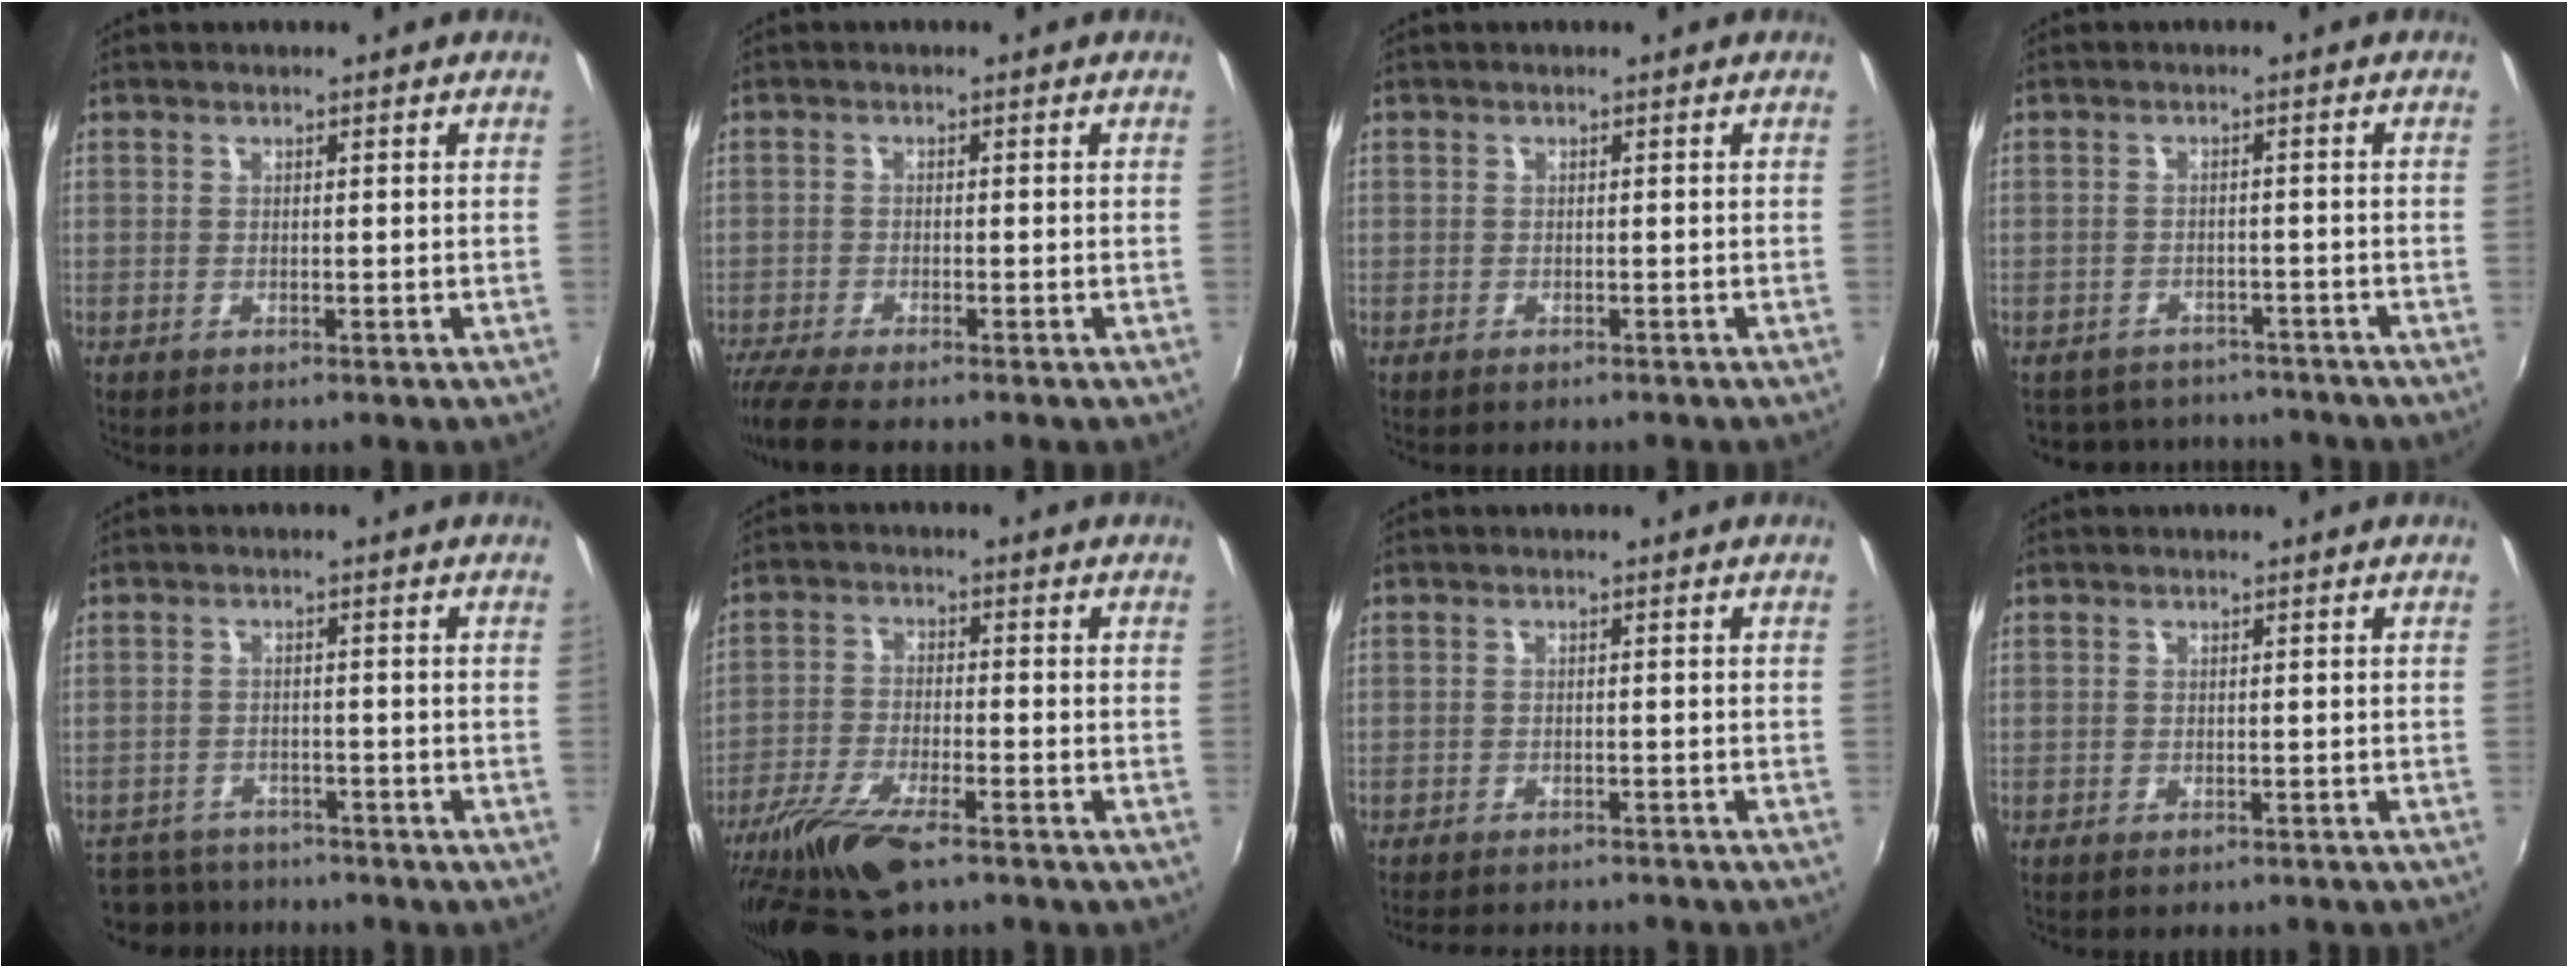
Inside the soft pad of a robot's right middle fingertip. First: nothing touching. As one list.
[{"total": 6.0, "force": [-5.1, 0.3, 3.0], "torque": [-0.081, -0.027, -0.093]}, {"total": 1.0, "force": [-0.8, 0.6, 0.0], "torque": [-0.006, 0.002, -0.012]}, {"total": 11.2, "force": [-9.8, 4.5, 2.9], "torque": [-0.070, 0.011, -0.131]}, {"total": 9.1, "force": [-8.2, 3.4, 1.9], "torque": [-0.060, -0.003, -0.126]}, {"total": 13.5, "force": [-9.7, 3.4, 8.7], "torque": [-0.192, -0.040, -0.185]}, {"total": 9.0, "force": [-8.2, 1.9, 3.3], "torque": [-0.078, -0.015, -0.117]}, {"total": 2.4, "force": [-2.1, 0.8, 0.7], "torque": [-0.013, -0.006, -0.024]}]